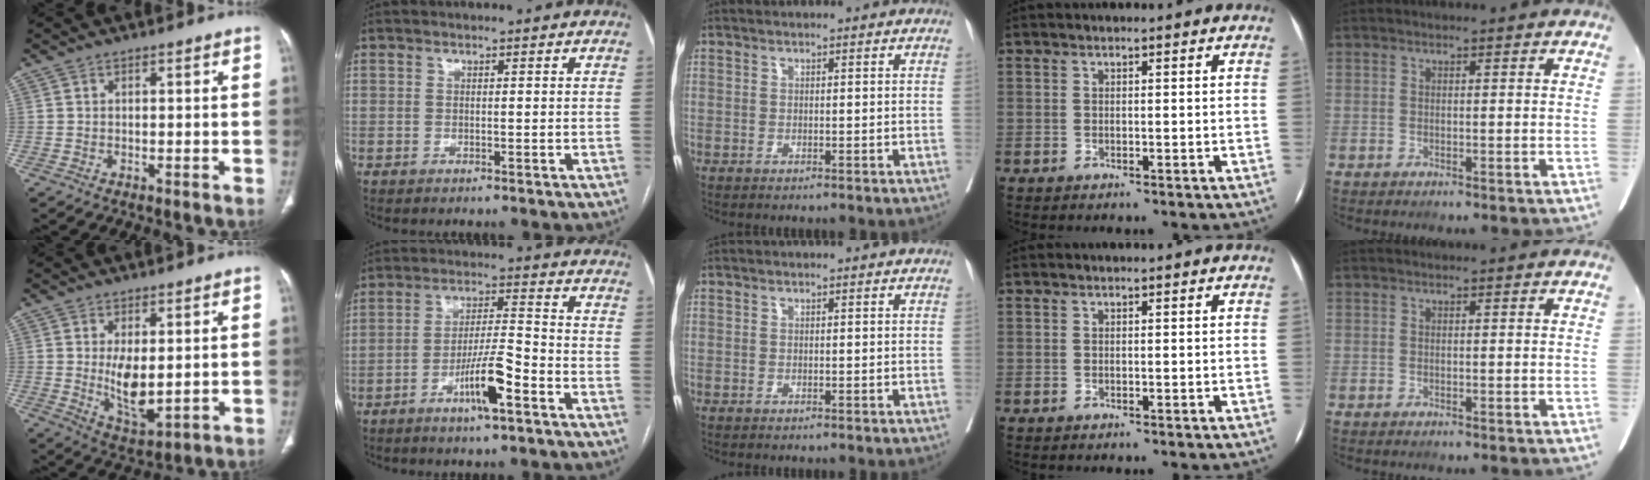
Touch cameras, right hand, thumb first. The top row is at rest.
{"thumb": {"total": 8.4, "force": [0.4, 3.9, 7.4], "torque": [-0.116, -0.023, 0.022]}, "index": {"total": 8.4, "force": [-4.3, 0.7, 7.2], "torque": [-0.135, 0.000, -0.076]}}